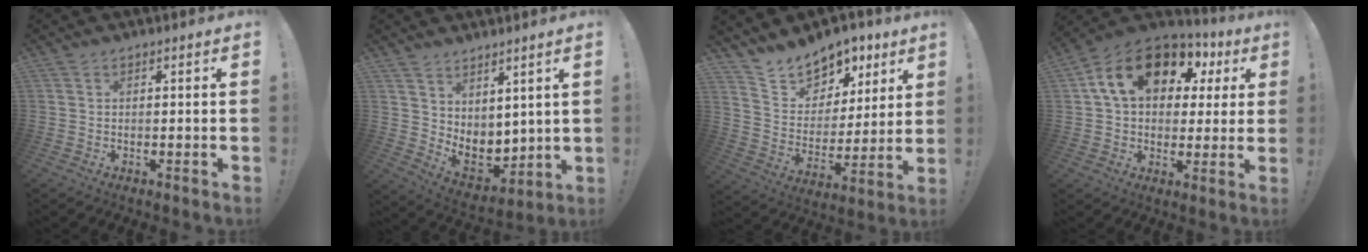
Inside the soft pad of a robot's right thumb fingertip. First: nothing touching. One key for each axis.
{"total": 6.6, "fx": 2.9, "fy": 5.4, "fz": 2.5, "tx": -0.020, "ty": -0.041, "tz": 0.068}
{"total": 12.9, "fx": 10.7, "fy": 7.0, "fz": 2.1, "tx": -0.048, "ty": -0.085, "tz": 0.199}
{"total": 18.3, "fx": 7.6, "fy": 11.8, "fz": 11.8, "tx": -0.197, "ty": -0.014, "tz": 0.136}